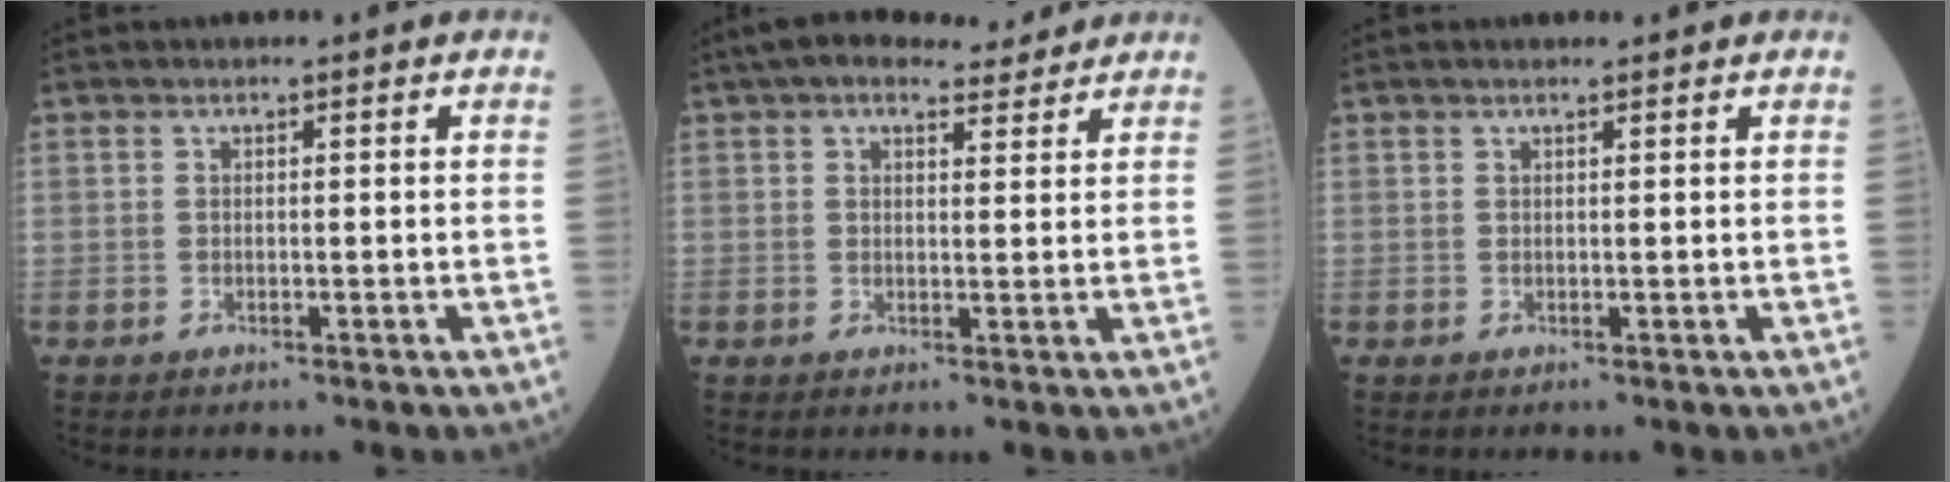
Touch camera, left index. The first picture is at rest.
{"total": 7.7, "force": [6.4, 2.5, 3.5], "torque": [-0.057, 0.030, 0.094]}
{"total": 1.5, "force": [1.3, 0.1, 0.7], "torque": [-0.010, 0.014, 0.022]}